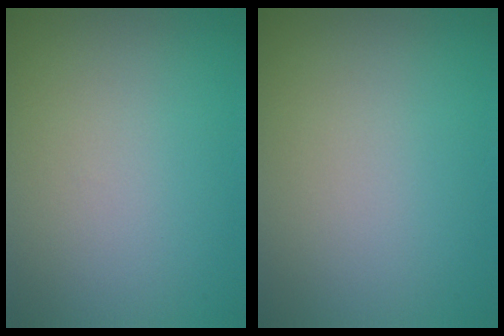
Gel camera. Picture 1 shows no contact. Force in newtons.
{"total": 0.0}